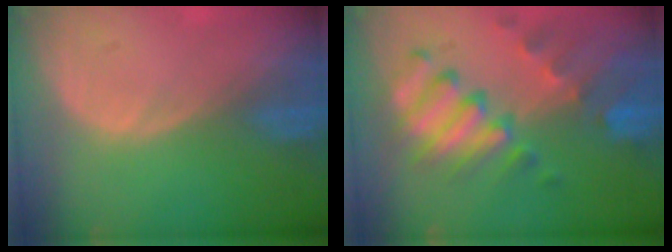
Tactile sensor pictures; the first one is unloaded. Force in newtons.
{"total": 10.2, "press": 8.9, "slide": 5.0}